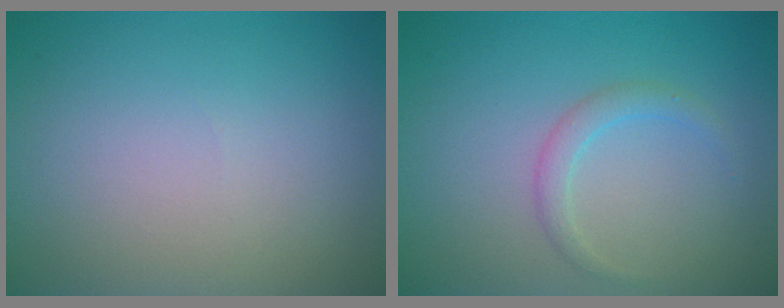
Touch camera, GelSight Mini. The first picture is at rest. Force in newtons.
{"total": 1.5, "press": 1.5, "slide": 0.1}